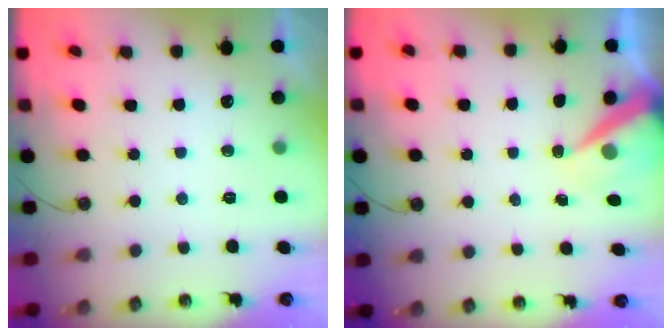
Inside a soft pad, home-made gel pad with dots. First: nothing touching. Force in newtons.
{"total": 7.0, "press": 7.0, "slide": 0.2}